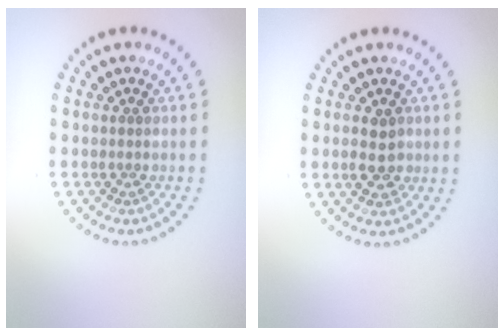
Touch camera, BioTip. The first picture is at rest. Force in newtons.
{"total": 2.5, "press": 2.4, "slide": 0.4}